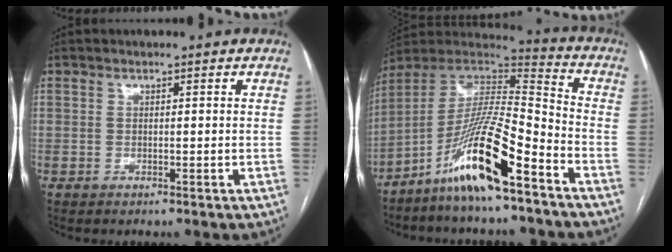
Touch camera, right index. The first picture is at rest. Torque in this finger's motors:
{"motor_torque": [1.54, -0.61, 1.05, 0.21]}